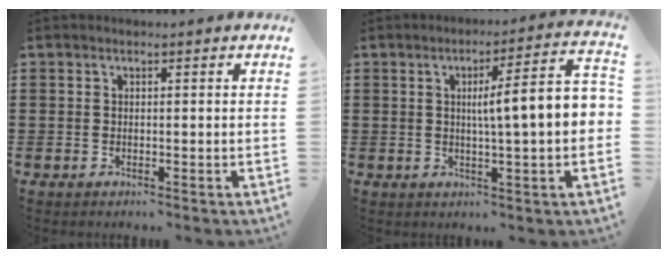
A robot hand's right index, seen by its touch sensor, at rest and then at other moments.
{"total": 8.4, "force": [0.5, 0.8, 8.4], "torque": [-0.138, -0.007, -0.001]}